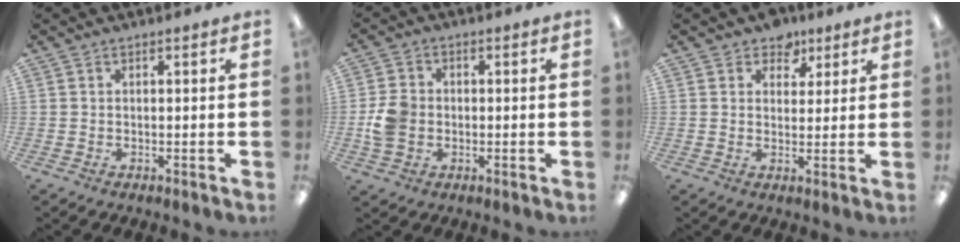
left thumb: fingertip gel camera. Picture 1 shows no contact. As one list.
[{"total": 6.7, "force": [-0.8, 5.7, 3.5], "torque": [-0.068, 0.011, -0.012]}, {"total": 5.7, "force": [4.0, 3.9, 1.1], "torque": [-0.010, -0.018, 0.070]}]